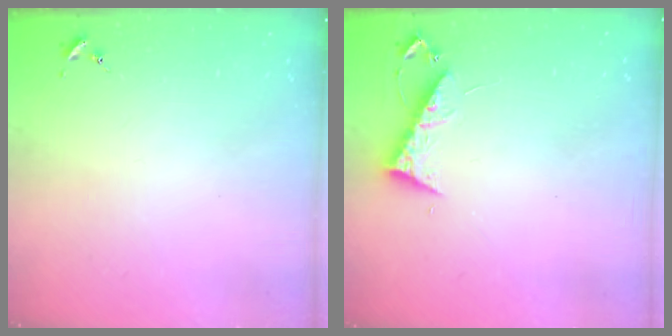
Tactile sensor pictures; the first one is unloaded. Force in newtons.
{"total": 7.7, "press": 7.6, "slide": 0.6}